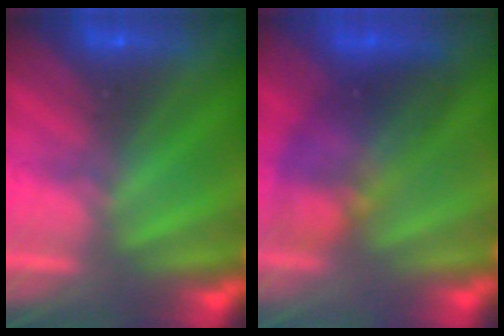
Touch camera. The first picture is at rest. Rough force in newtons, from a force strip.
{"total": 7.5}